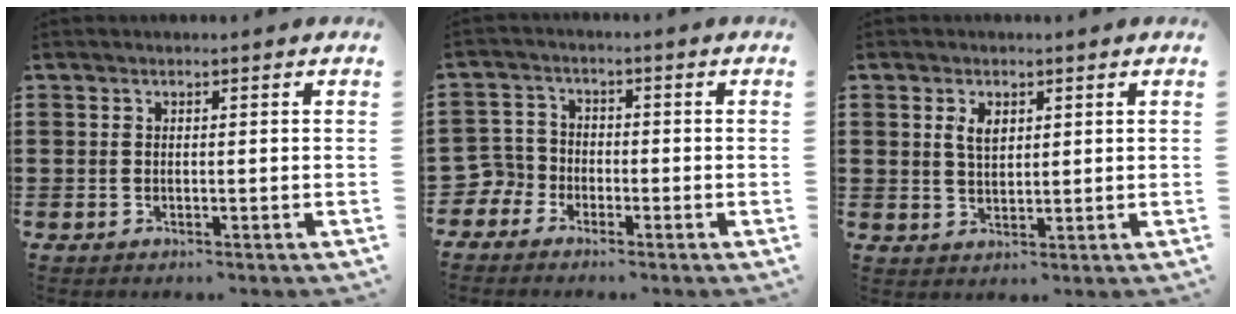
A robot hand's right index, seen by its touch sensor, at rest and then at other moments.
{"total": 3.8, "force": [-2.7, 2.7, 0.3], "torque": [-0.042, -0.003, -0.066]}
{"total": 3.1, "force": [1.2, 1.7, 2.3], "torque": [-0.051, 0.006, 0.021]}